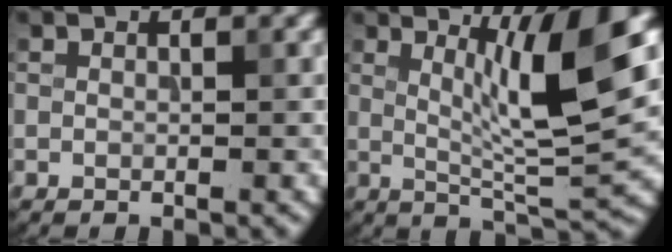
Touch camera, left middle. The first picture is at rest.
{"total": 8.2, "force": [2.5, 1.2, 7.8], "torque": [-0.122, -0.009, 0.045]}